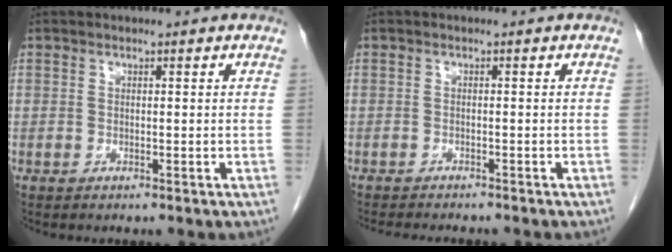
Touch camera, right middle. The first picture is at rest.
{"total": 6.1, "force": [-5.5, 1.1, 2.4], "torque": [-0.029, -0.008, -0.079]}